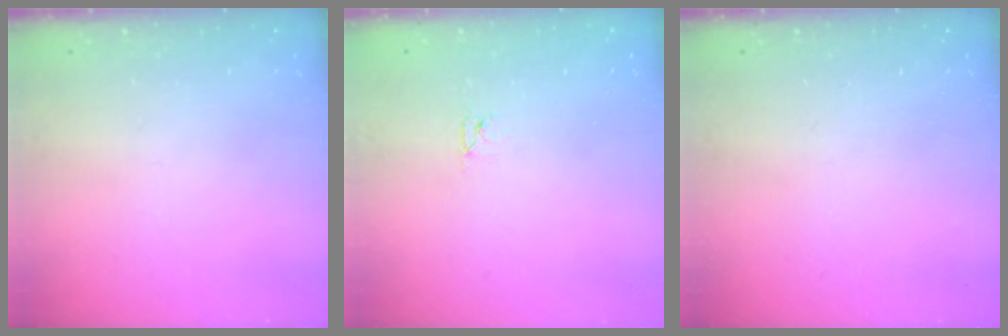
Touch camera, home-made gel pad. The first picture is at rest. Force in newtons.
{"total": 2.6, "press": 2.6, "slide": 0.3}
{"total": 0.0}